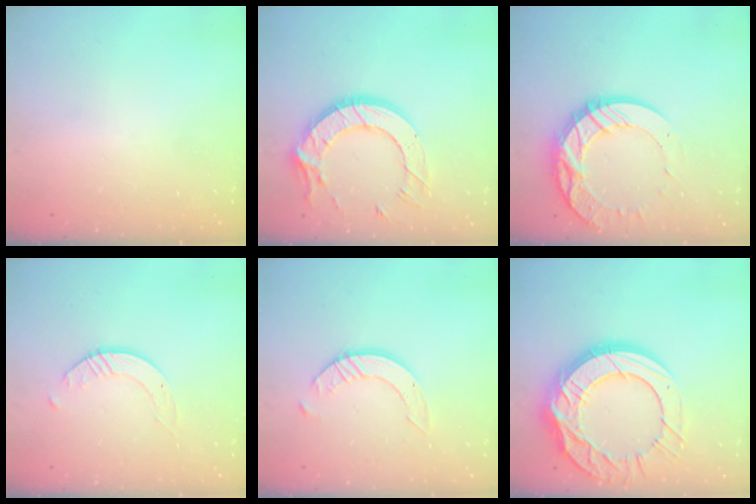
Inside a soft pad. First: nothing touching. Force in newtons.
{"total": 15.9, "press": 15.9, "slide": 1.0}
{"total": 16.6, "press": 16.5, "slide": 1.3}
{"total": 2.6, "press": 2.6, "slide": 0.3}
{"total": 8.0, "press": 7.9, "slide": 0.8}
{"total": 24.9, "press": 24.8, "slide": 2.4}